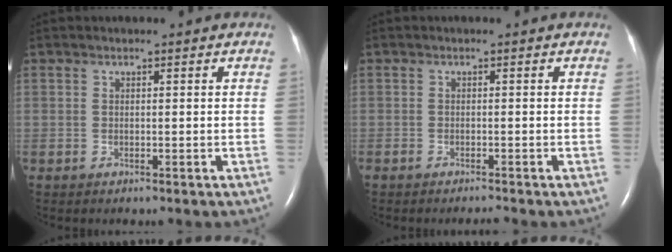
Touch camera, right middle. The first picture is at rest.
{"total": 1.0, "force": [-1.0, -0.1, 0.3], "torque": [-0.011, -0.005, -0.016]}